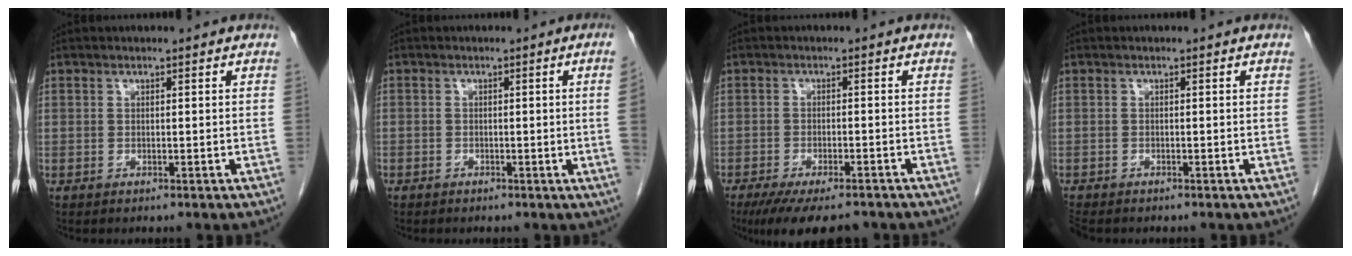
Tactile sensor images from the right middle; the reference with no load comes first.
{"total": 2.4, "force": [-0.4, -0.8, 2.3], "torque": [-0.024, -0.001, -0.006]}
{"total": 10.9, "force": [-8.9, 2.7, 5.7], "torque": [-0.083, -0.014, -0.131]}
{"total": 2.2, "force": [-2.0, 0.7, 0.7], "torque": [-0.018, -0.007, -0.033]}